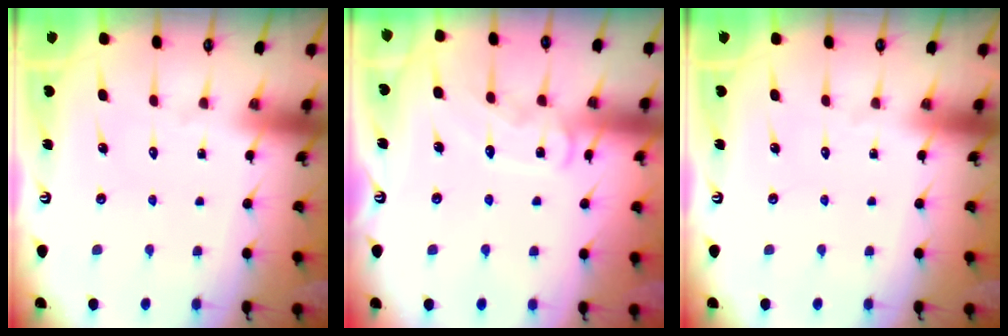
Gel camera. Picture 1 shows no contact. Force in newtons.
{"total": 9.6, "press": 9.5, "slide": 0.7}
{"total": 0.0}